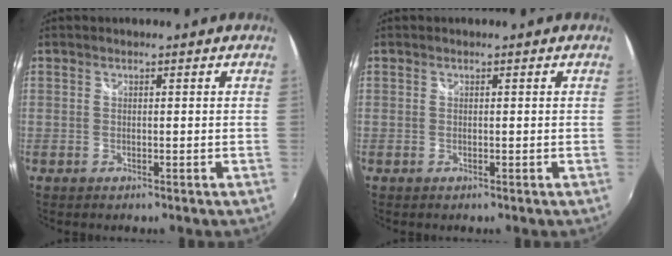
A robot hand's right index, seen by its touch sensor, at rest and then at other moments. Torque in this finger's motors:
{"motor_torque": [-0.01, -0.01, 0.00, 0.00]}